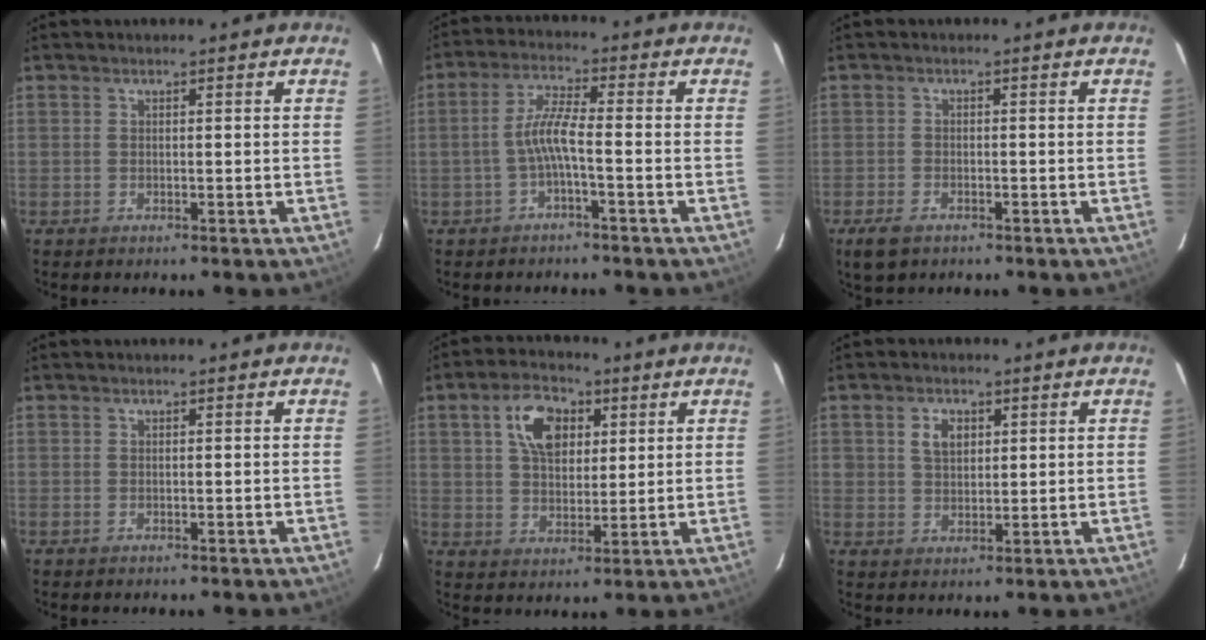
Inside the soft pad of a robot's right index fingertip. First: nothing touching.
{"total": 4.7, "force": [-1.9, 0.2, 4.3], "torque": [-0.100, 0.010, -0.034]}
{"total": 4.3, "force": [-2.9, 2.3, 2.3], "torque": [-0.059, -0.009, -0.051]}
{"total": 0.0}
{"total": 9.6, "force": [3.6, 6.0, 6.6], "torque": [-0.116, 0.024, 0.066]}
{"total": 4.2, "force": [1.6, 3.1, 2.3], "torque": [-0.037, 0.010, 0.032]}